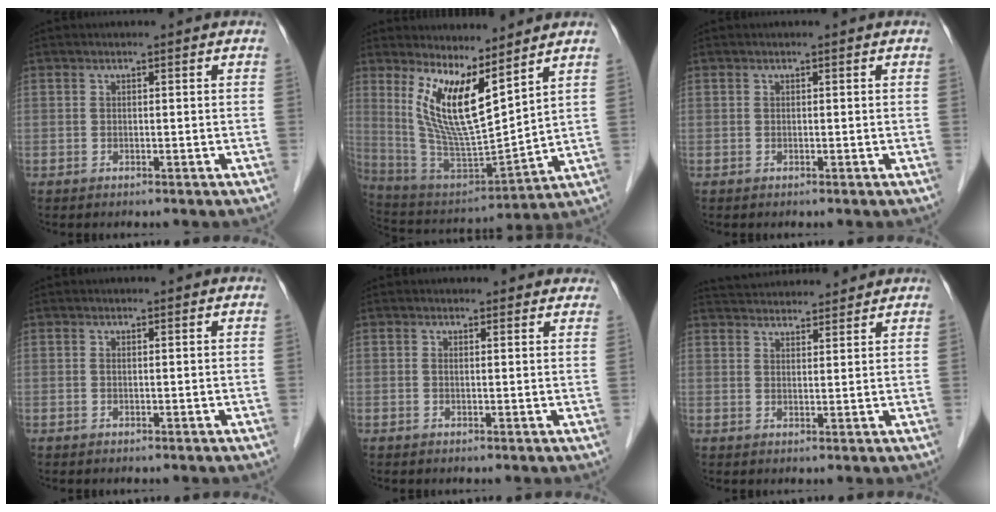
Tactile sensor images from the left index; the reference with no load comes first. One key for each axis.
{"total": 11.9, "fx": 6.9, "fy": 1.8, "fz": 9.5, "tx": -0.200, "ty": -0.019, "tz": 0.147}
{"total": 0.0}
{"total": 0.0}
{"total": 3.5, "fx": 3.2, "fy": 1.5, "fz": 0.5, "tx": 0.000, "ty": 0.006, "tz": 0.019}
{"total": 11.0, "fx": 10.6, "fy": 1.5, "fz": 2.7, "tx": -0.045, "ty": 0.032, "tz": 0.154}